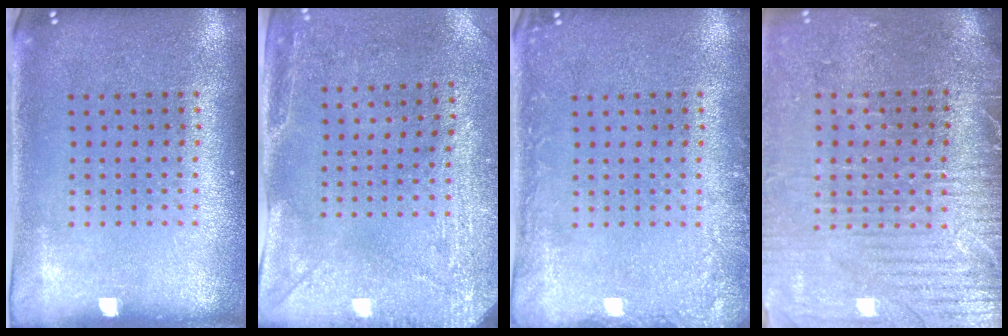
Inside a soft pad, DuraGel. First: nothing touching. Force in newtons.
{"total": 3.0, "press": 2.4, "slide": 1.8}
{"total": 1.7, "press": 1.7, "slide": 0.3}
{"total": 3.6, "press": 3.4, "slide": 1.4}